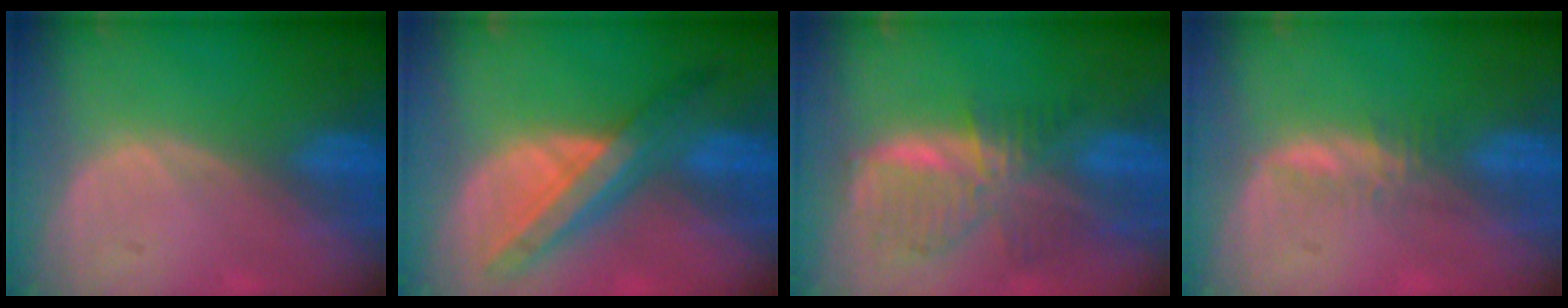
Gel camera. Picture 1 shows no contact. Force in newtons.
{"total": 8.1, "press": 7.2, "slide": 3.7}
{"total": 8.7, "press": 7.5, "slide": 4.3}
{"total": 2.0, "press": 1.8, "slide": 0.6}